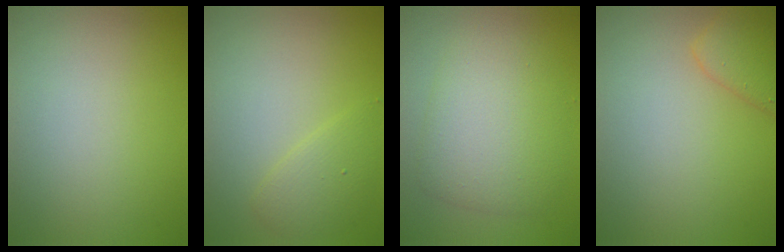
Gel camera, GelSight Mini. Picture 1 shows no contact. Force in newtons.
{"total": 1.9, "press": 1.9, "slide": 0.2}
{"total": 5.4, "press": 5.4, "slide": 0.0}
{"total": 2.7, "press": 2.7, "slide": 0.2}